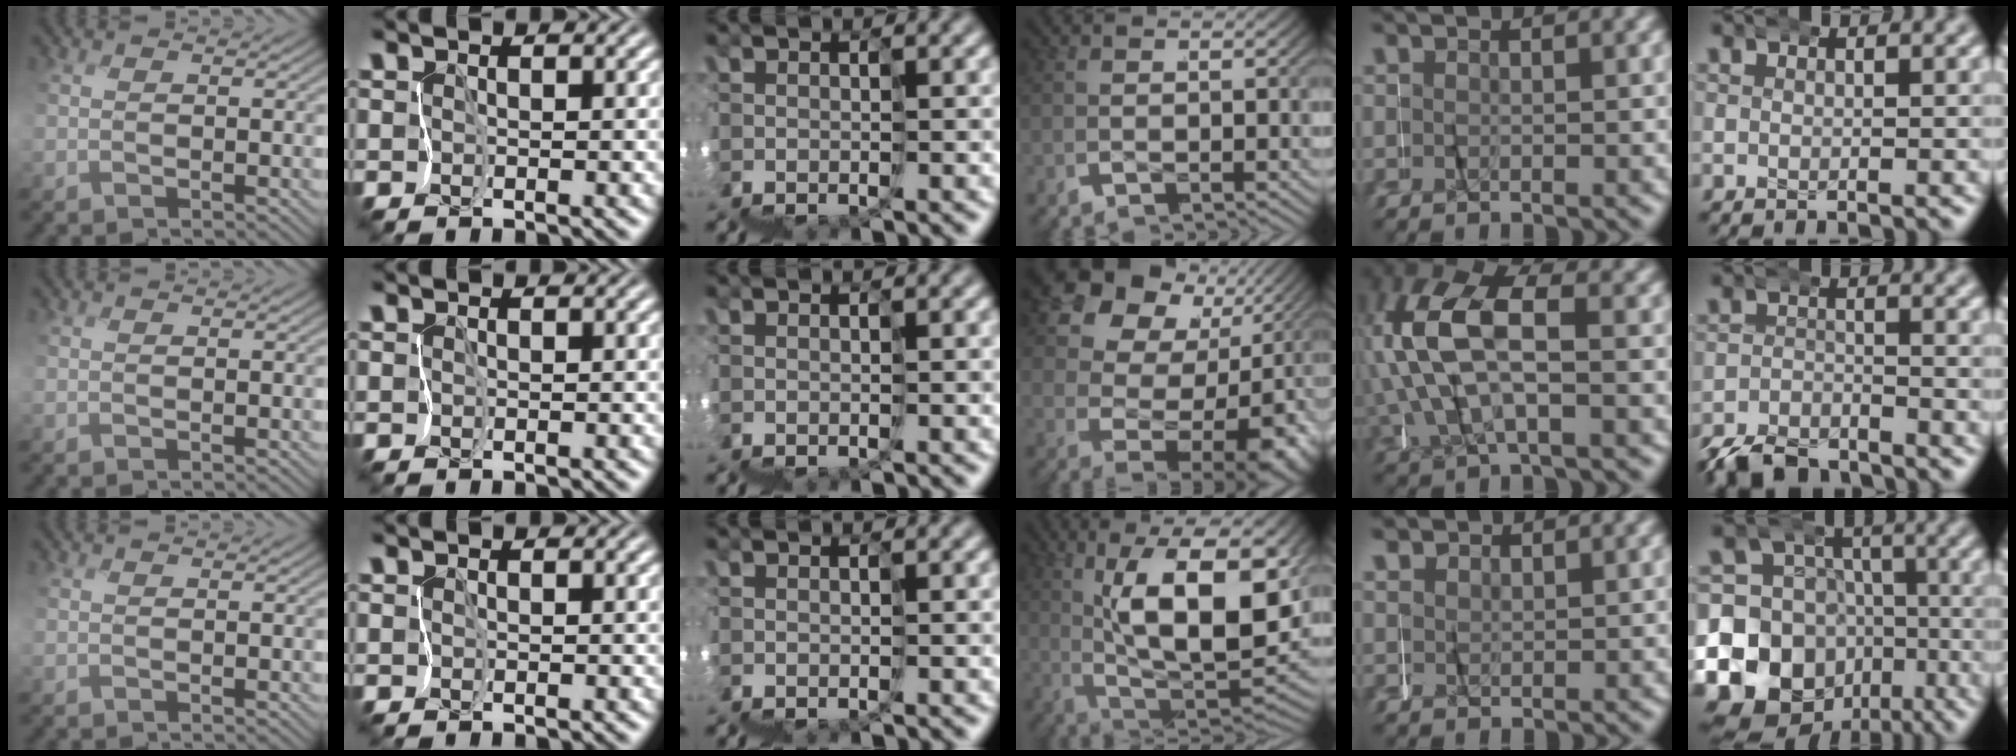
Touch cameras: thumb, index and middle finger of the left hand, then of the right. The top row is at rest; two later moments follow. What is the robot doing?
{"motion": "wrap", "object": "netting"}